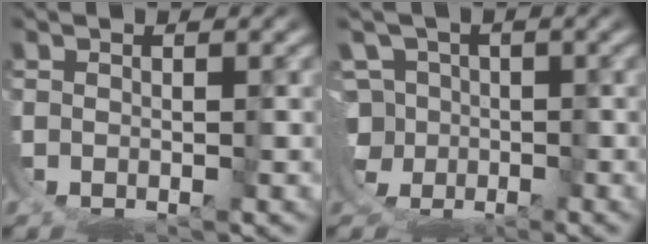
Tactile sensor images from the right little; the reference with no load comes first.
{"total": 6.3, "force": [-0.4, 6.2, 1.0], "torque": [-0.045, -0.032, -0.003]}